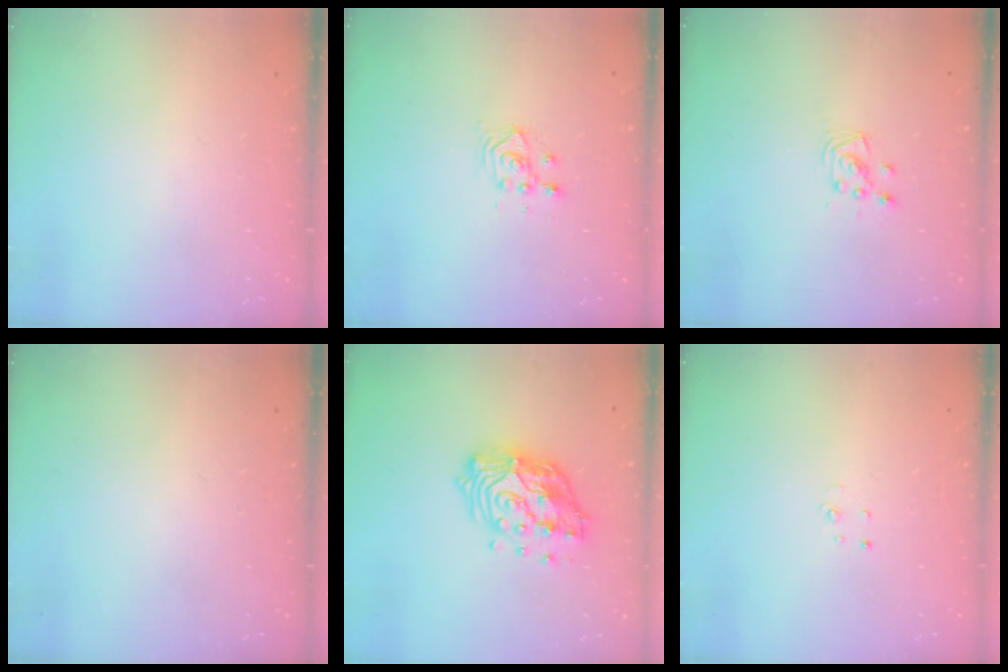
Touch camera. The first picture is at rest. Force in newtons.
{"total": 2.8, "press": 2.8, "slide": 0.1}
{"total": 4.3, "press": 4.2, "slide": 0.5}
{"total": 0.0}
{"total": 15.3, "press": 15.3, "slide": 1.2}
{"total": 2.7, "press": 2.7, "slide": 0.3}